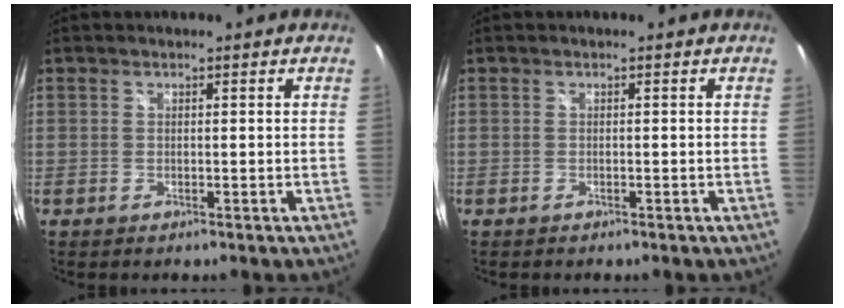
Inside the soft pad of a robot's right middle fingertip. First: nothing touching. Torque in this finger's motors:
{"motor_torque": [-0.14, 0.15, 0.04, 0.00]}